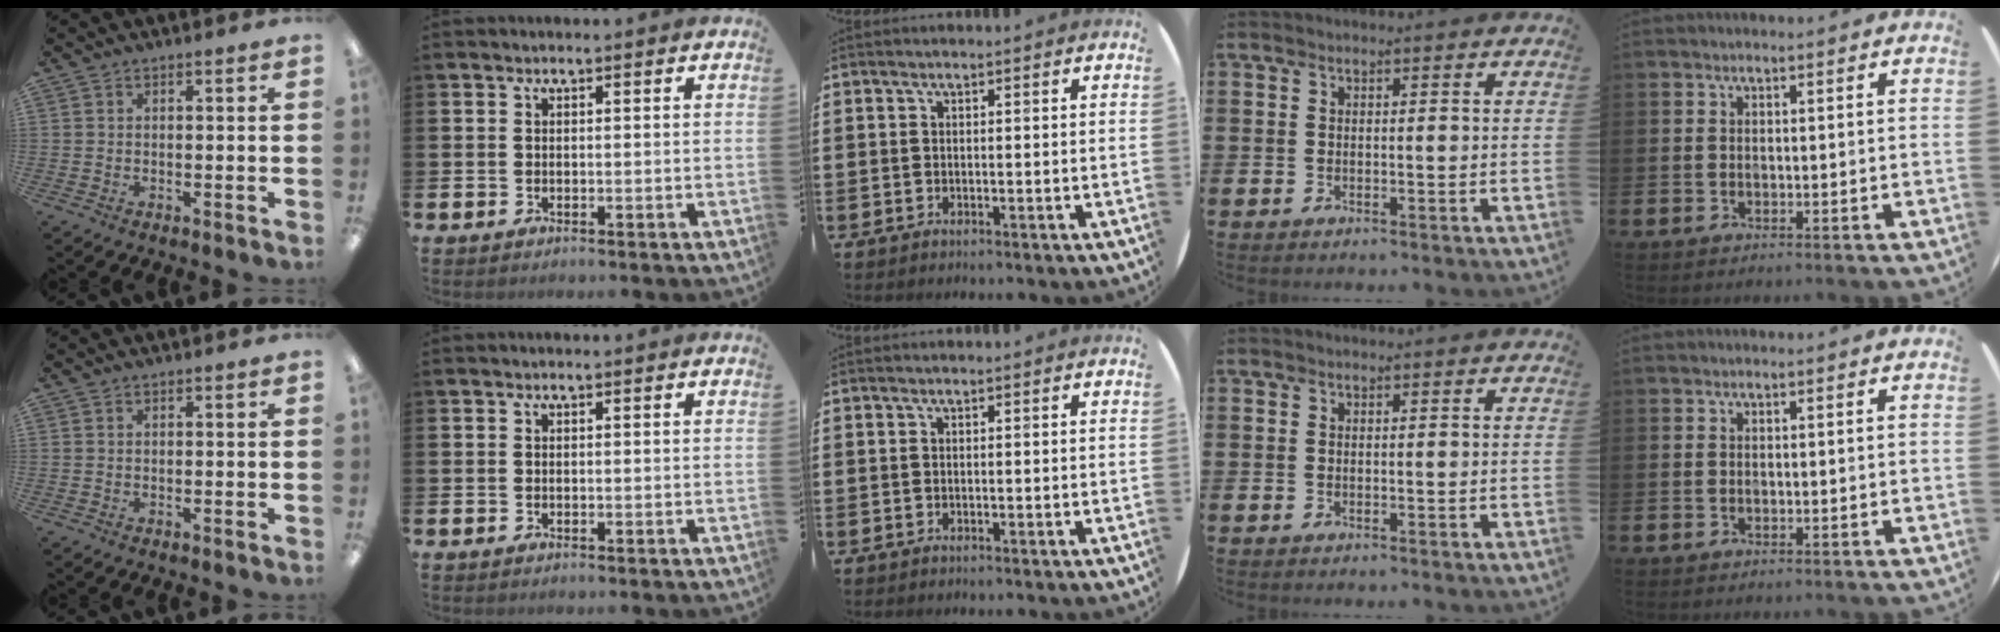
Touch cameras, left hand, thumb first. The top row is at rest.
{}